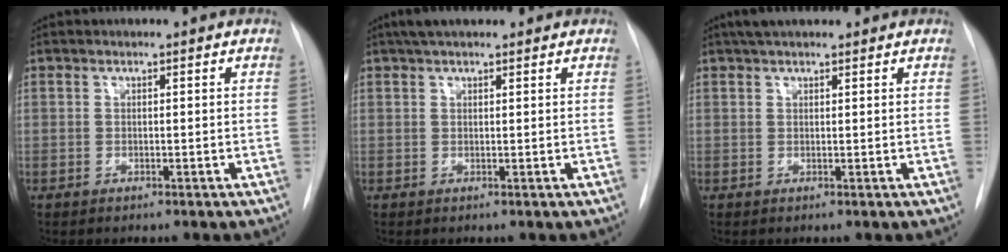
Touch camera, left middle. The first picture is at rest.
{"total": 4.3, "force": [3.4, 1.3, 2.4], "torque": [-0.038, 0.027, 0.056]}
{"total": 4.4, "force": [3.6, 1.3, 2.3], "torque": [-0.034, 0.029, 0.058]}